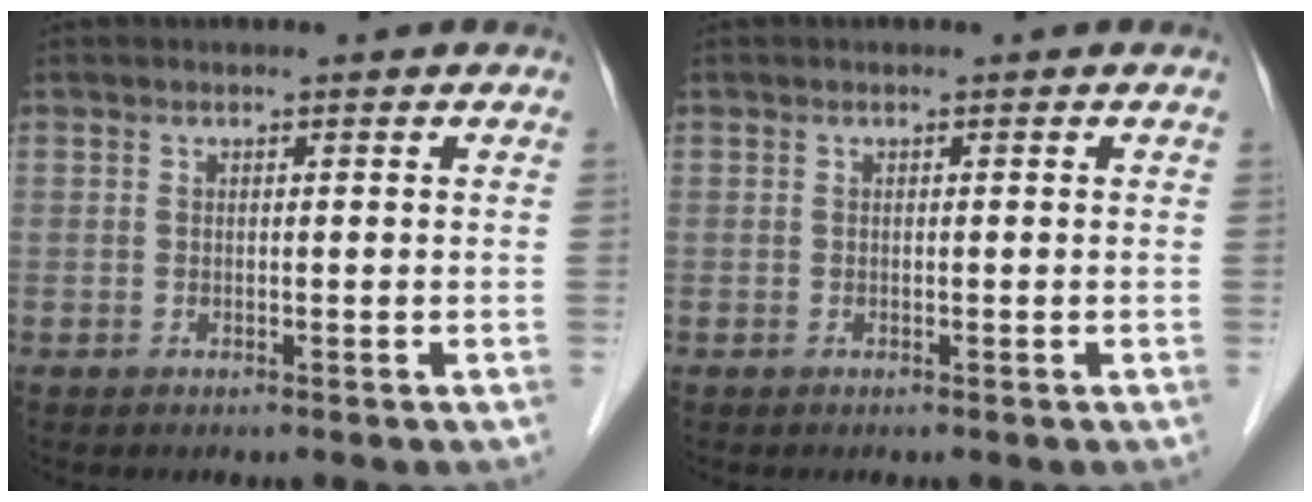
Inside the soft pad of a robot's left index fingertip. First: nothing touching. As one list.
[{"total": 0.0}]